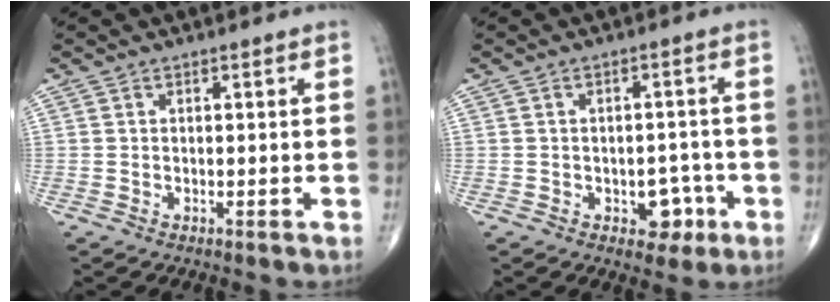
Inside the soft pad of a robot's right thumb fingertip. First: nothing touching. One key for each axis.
{"total": 5.2, "fx": -2.1, "fy": 3.5, "fz": 3.2, "tx": -0.013, "ty": 0.016, "tz": -0.023}